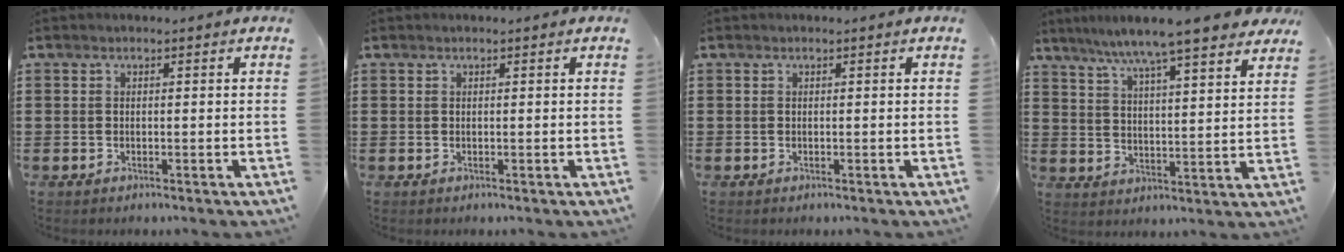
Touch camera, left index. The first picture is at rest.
{"total": 0.0}
{"total": 0.0}
{"total": 7.5, "force": [6.5, -0.5, 3.8], "torque": [-0.098, -0.033, 0.108]}